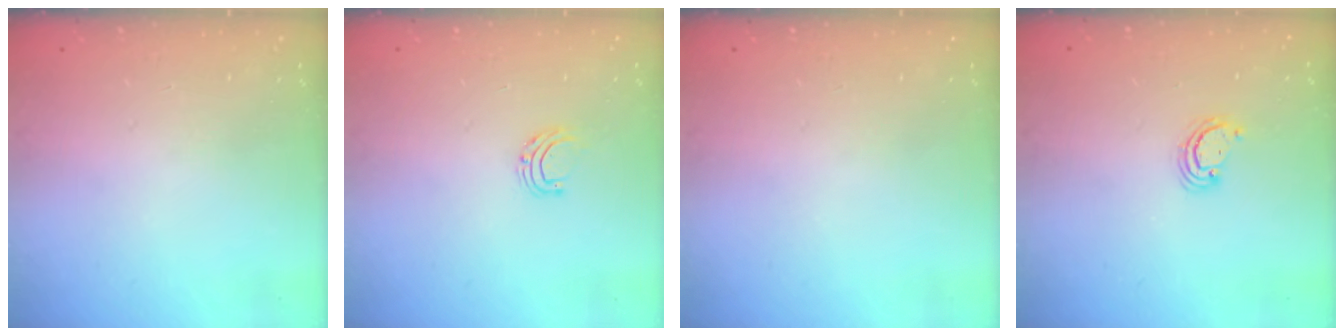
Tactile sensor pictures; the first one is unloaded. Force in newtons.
{"total": 4.5, "press": 4.5, "slide": 0.4}
{"total": 0.0}
{"total": 2.5, "press": 2.5, "slide": 0.3}